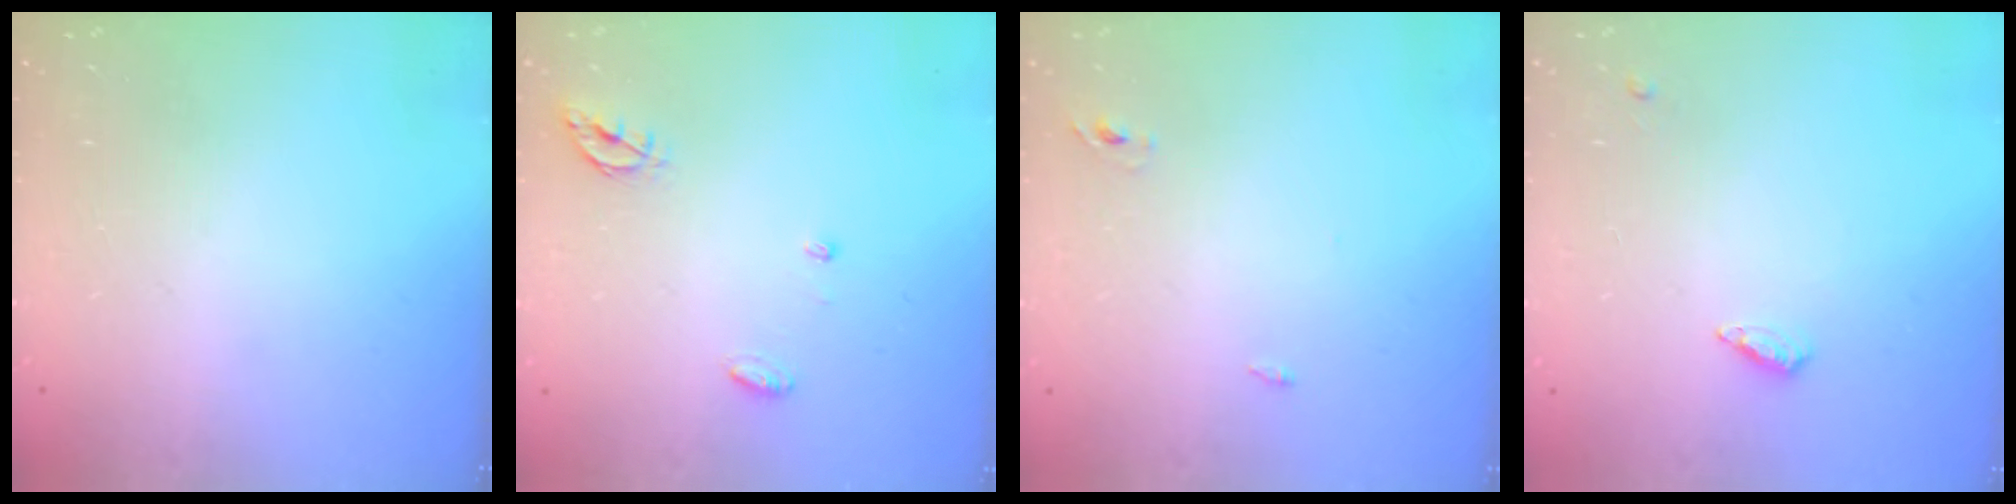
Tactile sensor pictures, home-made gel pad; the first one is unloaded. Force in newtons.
{"total": 4.4, "press": 4.4, "slide": 0.4}
{"total": 2.4, "press": 2.2, "slide": 1.0}
{"total": 4.2, "press": 4.2, "slide": 0.5}